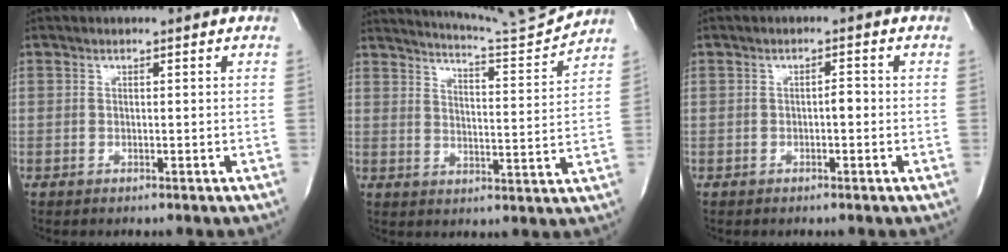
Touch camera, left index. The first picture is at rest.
{"total": 11.8, "force": [11.5, -2.0, 1.9], "torque": [-0.037, -0.044, 0.166]}
{"total": 1.2, "force": [-0.3, 0.4, 1.1], "torque": [-0.014, 0.004, -0.006]}